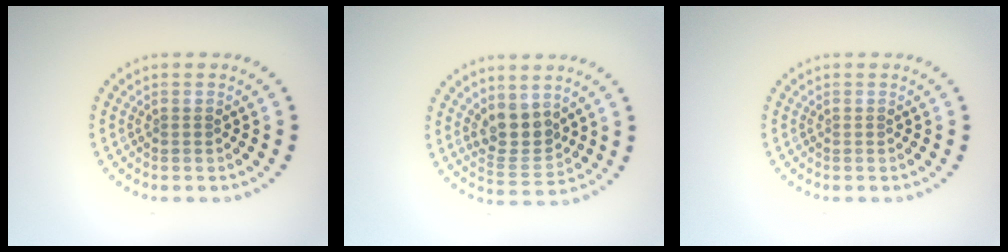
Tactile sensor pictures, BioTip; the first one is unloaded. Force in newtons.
{"total": 3.7, "press": 3.4, "slide": 1.6}
{"total": 0.0}